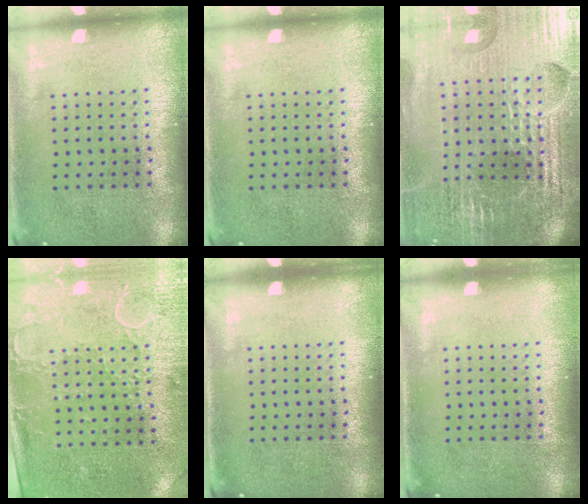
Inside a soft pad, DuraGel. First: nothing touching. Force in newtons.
{"total": 0.0}
{"total": 5.6, "press": 5.0, "slide": 2.4}
{"total": 3.0, "press": 2.5, "slide": 1.6}
{"total": 0.0}
{"total": 0.0}